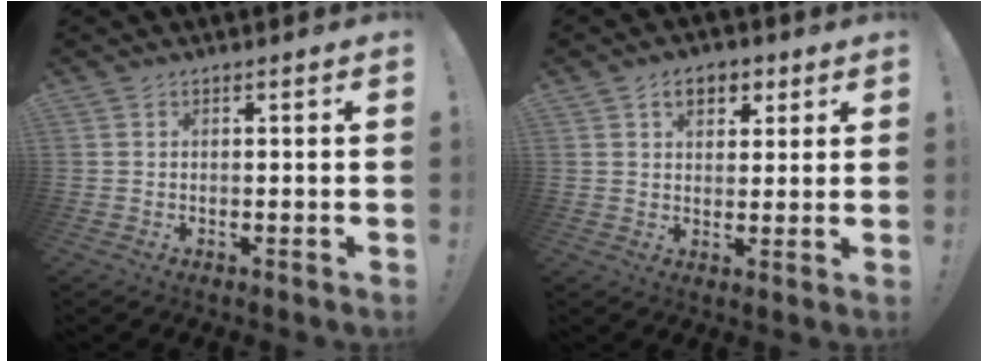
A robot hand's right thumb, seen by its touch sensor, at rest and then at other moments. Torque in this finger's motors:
{"motor_torque": [-0.59, 0.70, 0.07, 0.00, 0.00]}